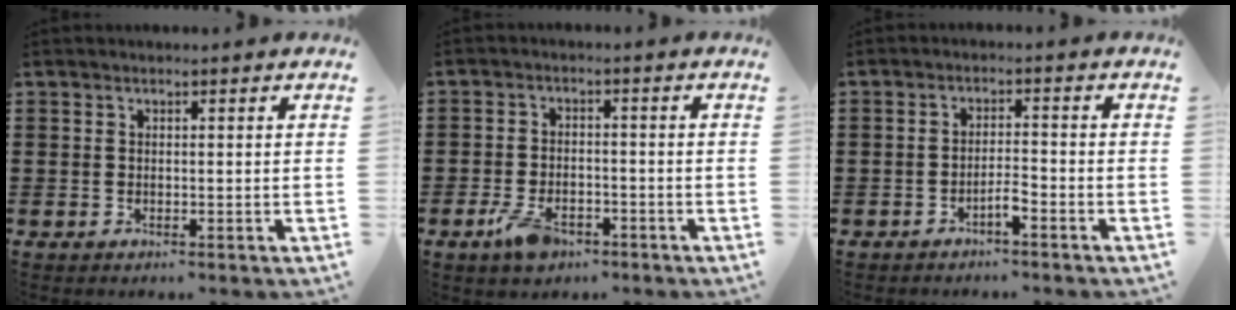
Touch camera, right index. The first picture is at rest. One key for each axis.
{"total": 4.4, "fx": -2.7, "fy": 2.3, "fz": 2.6, "tx": -0.062, "ty": 0.002, "tz": -0.054}
{"total": 2.7, "fx": -2.0, "fy": 0.3, "fz": 1.9, "tx": -0.034, "ty": 0.003, "tz": -0.037}